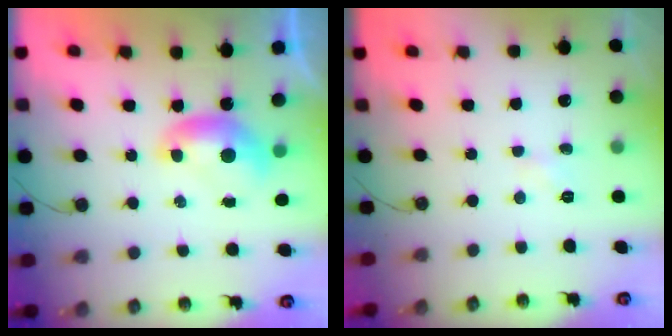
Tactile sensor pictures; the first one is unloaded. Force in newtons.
{"total": 1.7, "press": 1.6, "slide": 0.4}